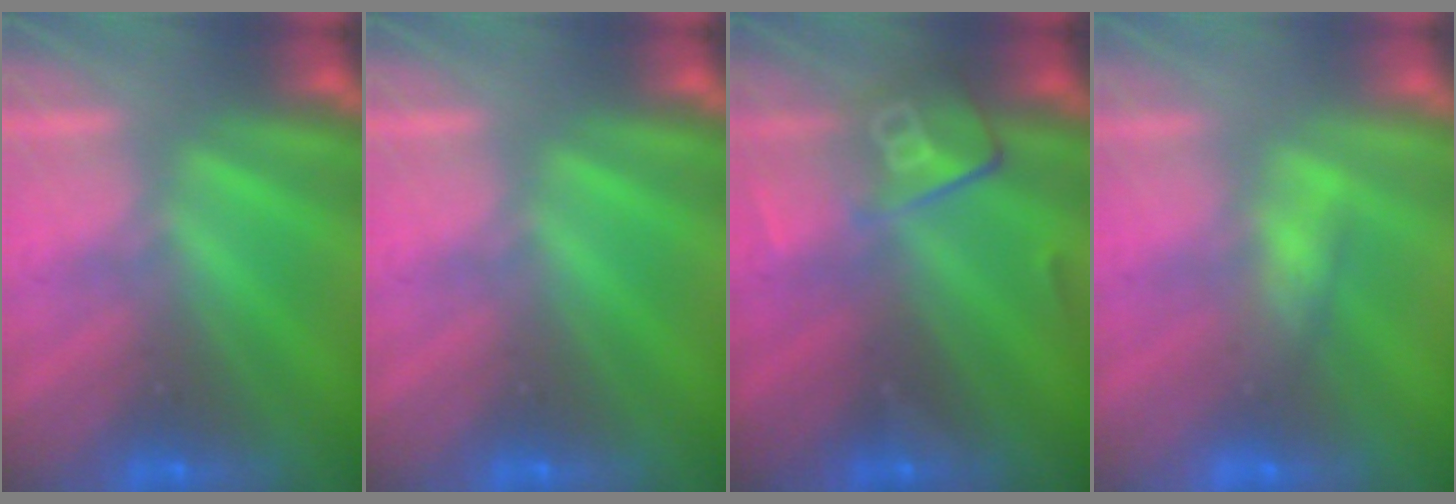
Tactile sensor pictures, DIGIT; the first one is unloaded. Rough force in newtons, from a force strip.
{"total": 0.0}
{"total": 2.8}
{"total": 2.7}